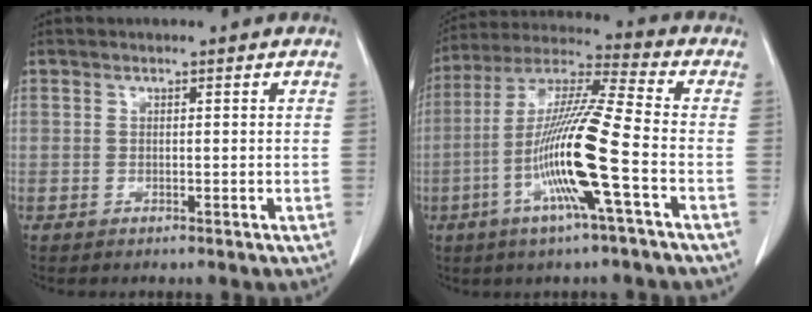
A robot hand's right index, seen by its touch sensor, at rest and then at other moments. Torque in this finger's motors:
{"motor_torque": [2.14, 0.00, 1.05, 0.21]}